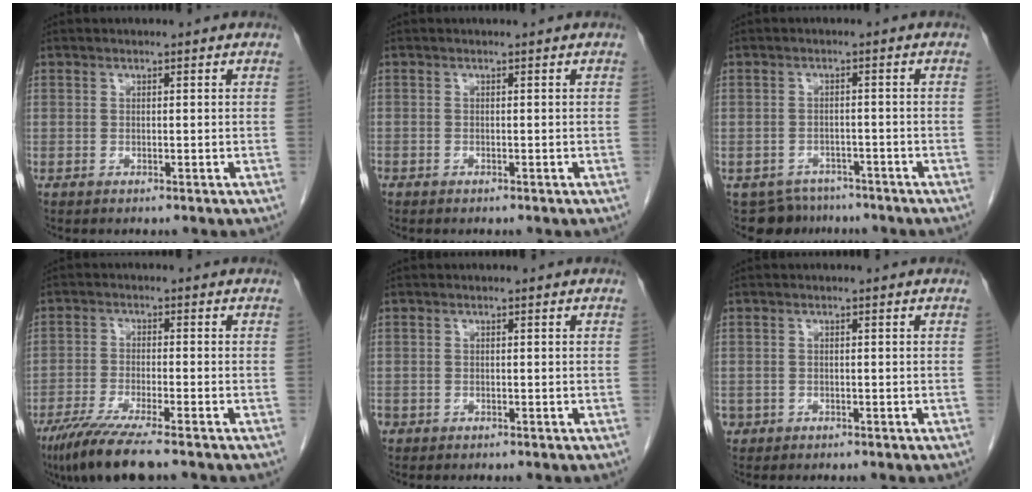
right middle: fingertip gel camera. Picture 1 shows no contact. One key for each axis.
{"total": 0.0}
{"total": 6.2, "fx": -5.3, "fy": 3.3, "fz": -0.2, "tx": 0.009, "ty": 0.005, "tz": -0.073}
{"total": 8.9, "fx": -6.7, "fy": 0.3, "fz": 5.9, "tx": -0.101, "ty": -0.024, "tz": -0.115}
{"total": 1.2, "fx": -0.6, "fy": 1.0, "fz": 0.4, "tx": -0.010, "ty": 0.002, "tz": -0.010}
{"total": 1.4, "fx": -0.7, "fy": 1.2, "fz": 0.2, "tx": -0.003, "ty": 0.004, "tz": -0.010}